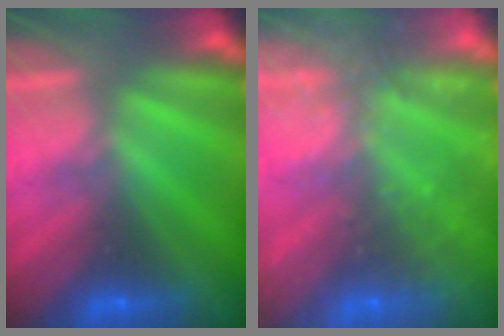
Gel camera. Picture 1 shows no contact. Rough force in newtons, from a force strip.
{"total": 6.9}